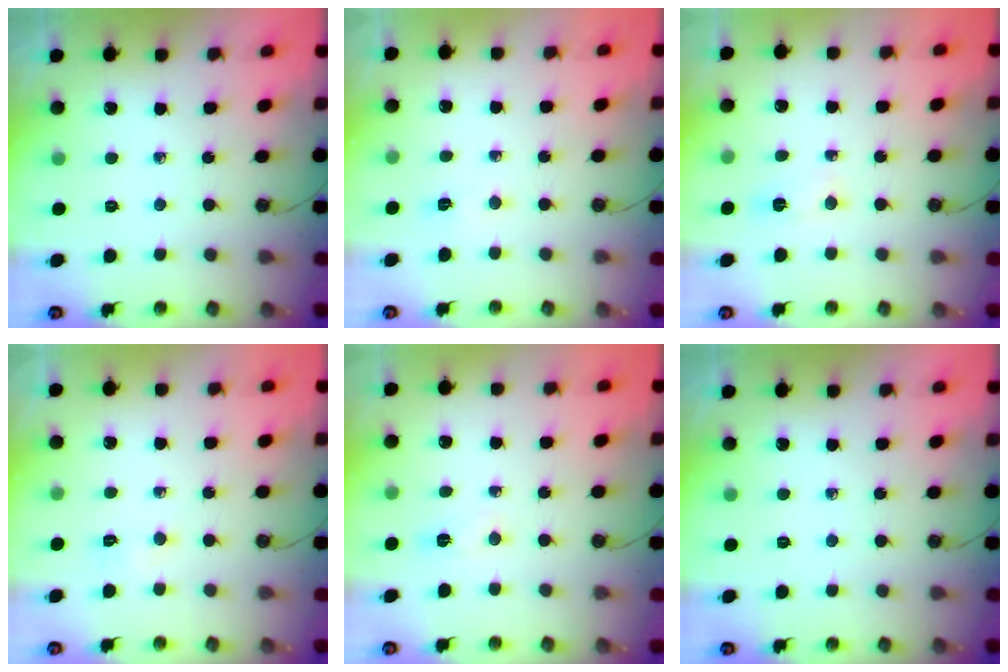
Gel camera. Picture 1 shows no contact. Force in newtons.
{"total": 4.1, "press": 2.2, "slide": 3.4}
{"total": 4.8, "press": 4.8, "slide": 0.6}
{"total": 3.2, "press": 3.2, "slide": 0.5}
{"total": 2.9, "press": 2.9, "slide": 0.4}
{"total": 0.0}